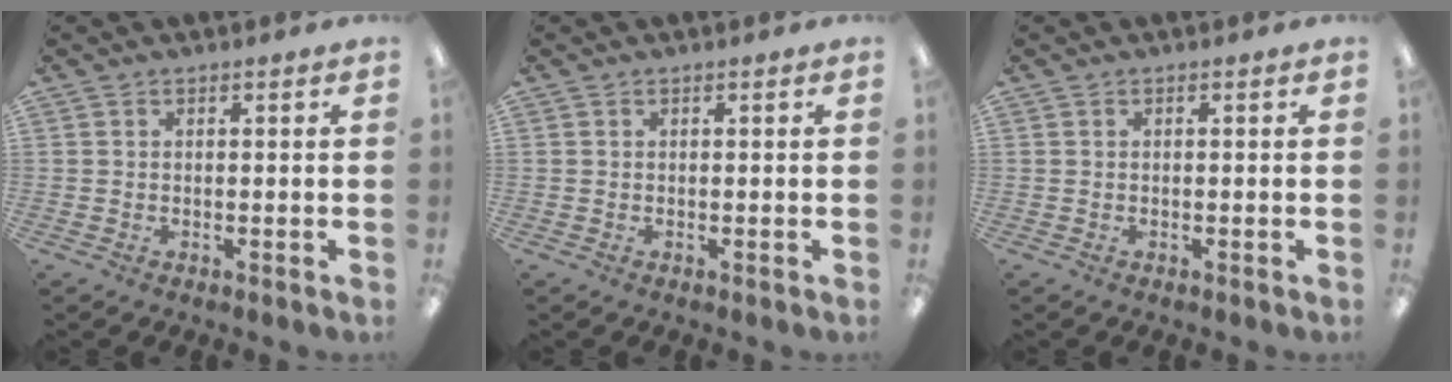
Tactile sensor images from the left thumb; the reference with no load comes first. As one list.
[{"total": 0.0}, {"total": 0.0}]